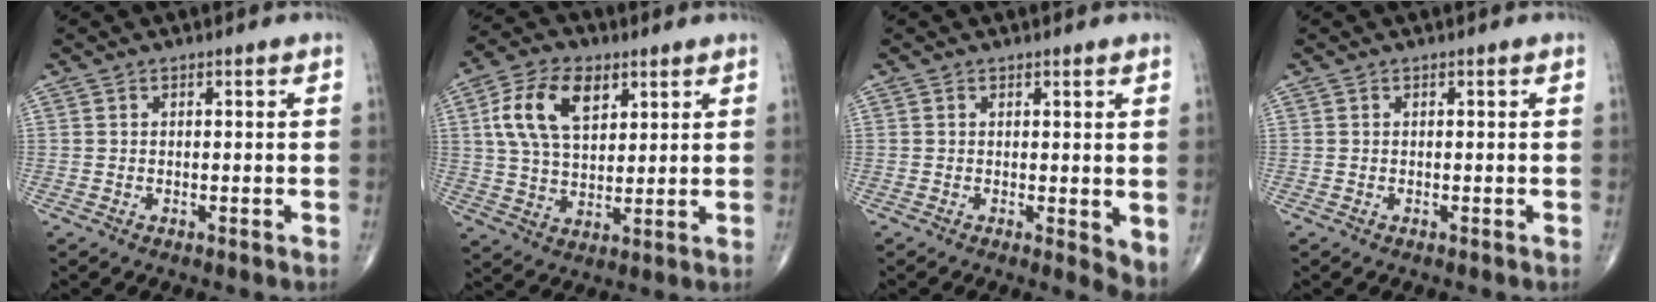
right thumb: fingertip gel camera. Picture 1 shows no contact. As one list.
[{"total": 13.0, "force": [4.6, 7.7, 9.3], "torque": [-0.161, -0.005, 0.086]}, {"total": 3.9, "force": [0.3, 1.4, 3.6], "torque": [-0.045, -0.012, 0.004]}, {"total": 0.0}]